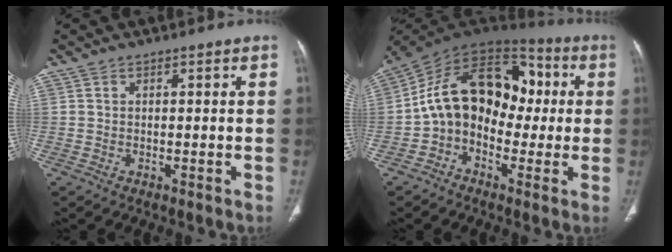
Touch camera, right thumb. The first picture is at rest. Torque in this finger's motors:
{"motor_torque": [2.44, 2.56, 1.75, -1.01, 0.60]}